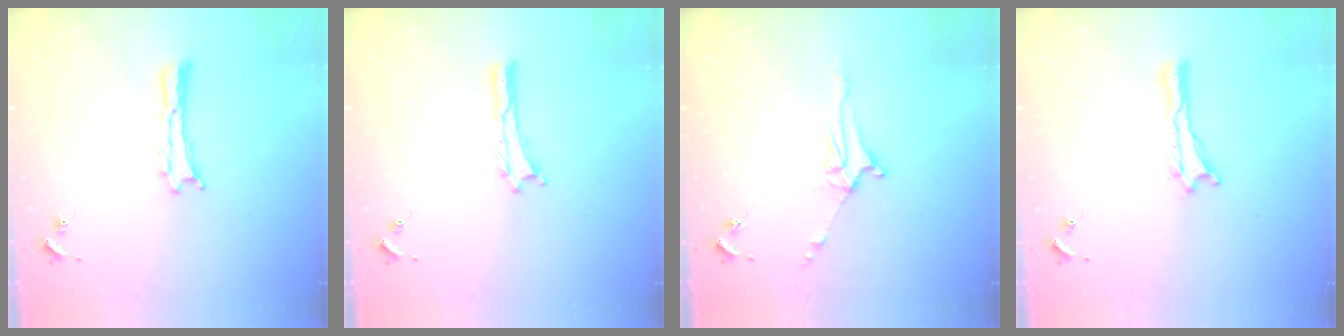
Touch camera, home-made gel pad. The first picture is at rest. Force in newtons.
{"total": 0.0}
{"total": 5.1, "press": 5.1, "slide": 0.6}
{"total": 0.0}